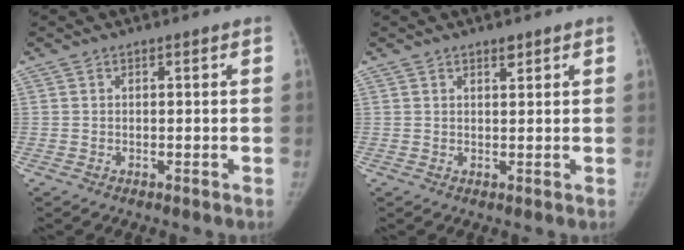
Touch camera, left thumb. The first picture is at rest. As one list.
[{"total": 1.5, "force": [1.1, 0.5, 0.8], "torque": [-0.007, -0.007, 0.017]}]